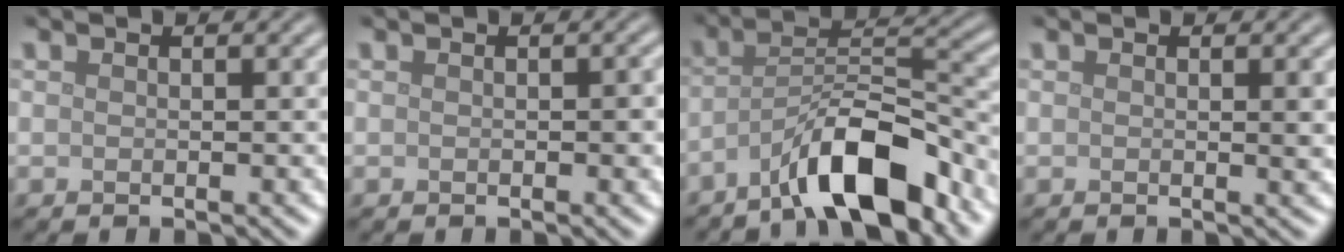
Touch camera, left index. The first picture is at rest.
{"total": 0.9, "force": [-0.1, 0.4, 0.8], "torque": [-0.010, -0.001, 0.001]}
{"total": 8.4, "force": [-5.7, 2.1, 5.9], "torque": [-0.095, 0.015, -0.099]}
{"total": 1.2, "force": [0.1, 0.2, 1.2], "torque": [-0.014, -0.001, 0.001]}